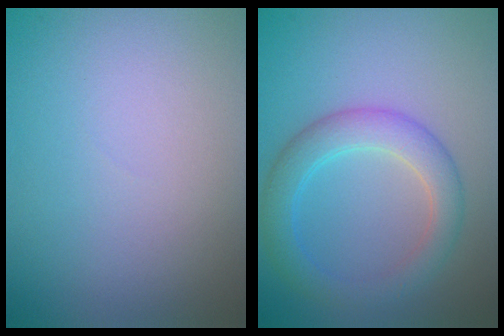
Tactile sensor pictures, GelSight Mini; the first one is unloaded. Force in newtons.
{"total": 4.2, "press": 4.2, "slide": 0.2}